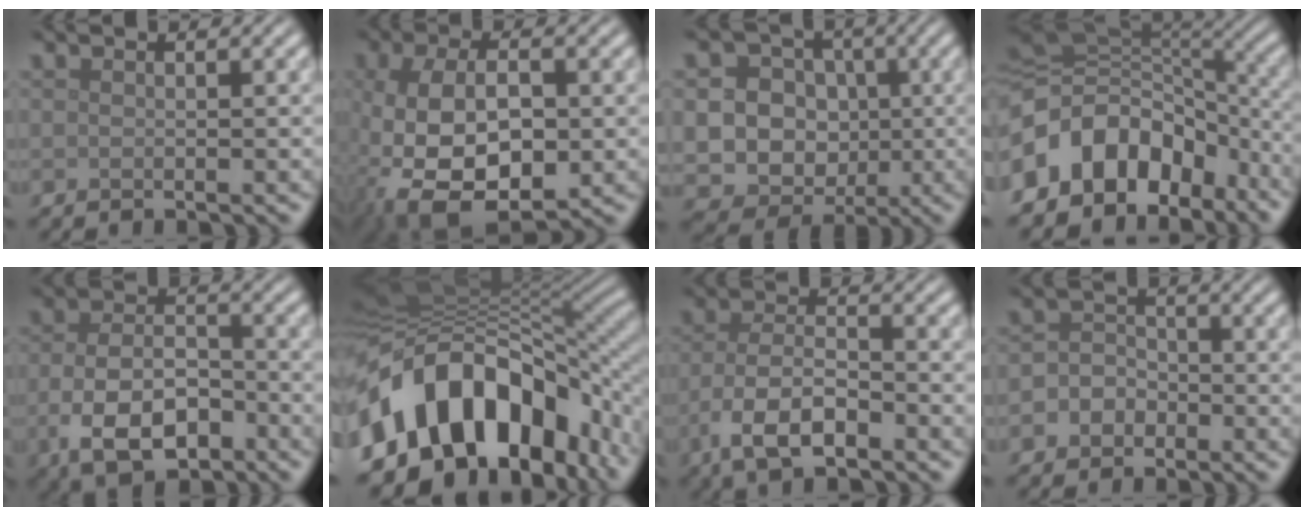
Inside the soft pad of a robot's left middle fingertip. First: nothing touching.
{"total": 10.8, "force": [-2.6, 6.3, 8.4], "torque": [-0.189, -0.034, -0.033]}
{"total": 12.2, "force": [-0.4, 11.5, 4.0], "torque": [-0.099, 0.019, -0.028]}
{"total": 14.4, "force": [-6.0, 10.6, 7.7], "torque": [-0.171, 0.004, -0.111]}
{"total": 6.9, "force": [-3.1, 3.9, 4.8], "torque": [-0.097, -0.007, -0.061]}
{"total": 16.5, "force": [-5.8, 10.8, 11.0], "torque": [-0.185, -0.002, -0.091]}
{"total": 5.8, "force": [-3.1, 2.4, 4.2], "torque": [-0.085, 0.000, -0.067]}
{"total": 3.3, "force": [-1.4, 2.8, 1.1], "torque": [-0.001, 0.009, -0.035]}